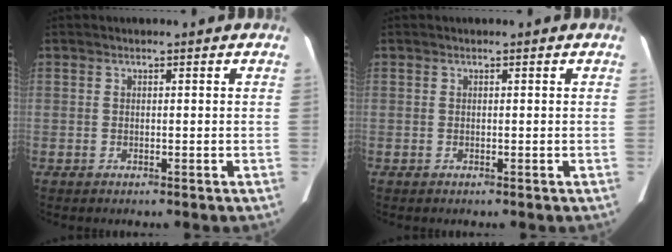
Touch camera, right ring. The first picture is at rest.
{"total": 0.0}